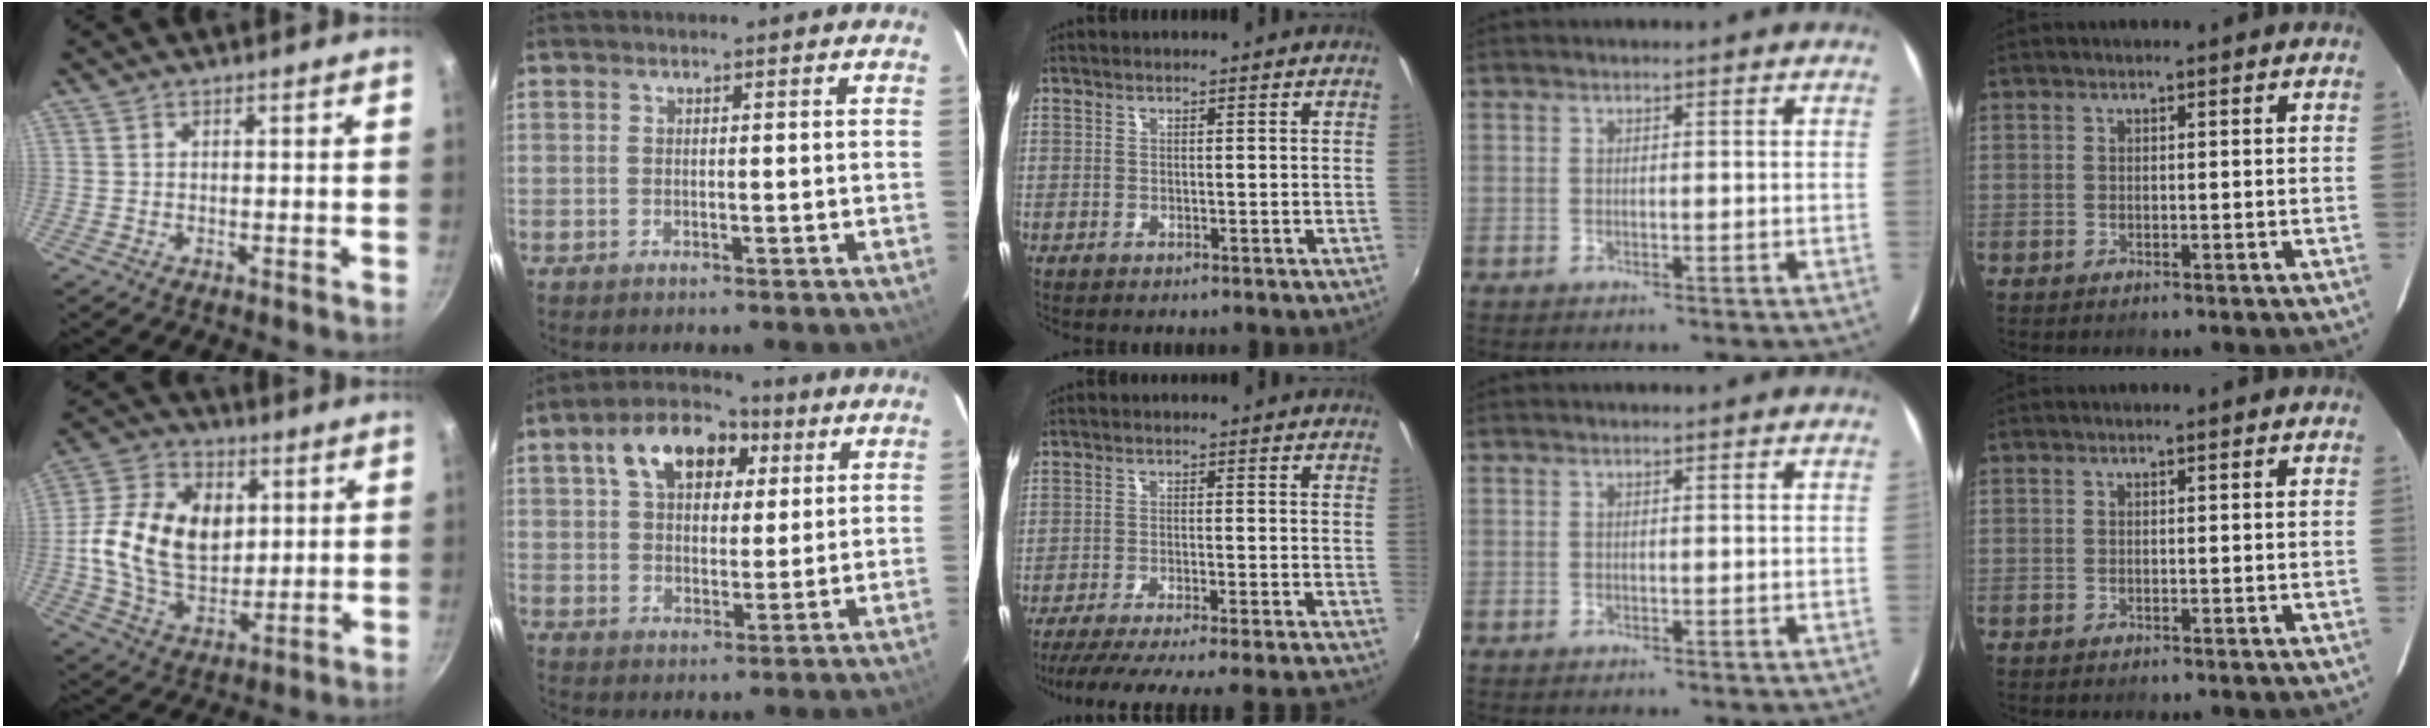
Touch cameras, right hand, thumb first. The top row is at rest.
{"thumb": {"total": 18.0, "force": [2.6, 12.6, 12.6], "torque": [-0.212, 0.001, 0.040]}, "index": {"total": 13.1, "force": [5.3, 8.3, 8.7], "torque": [-0.157, 0.040, 0.084]}, "middle": {"total": 20.6, "force": [-18.8, -0.3, 8.6], "torque": [-0.154, -0.019, -0.271]}}